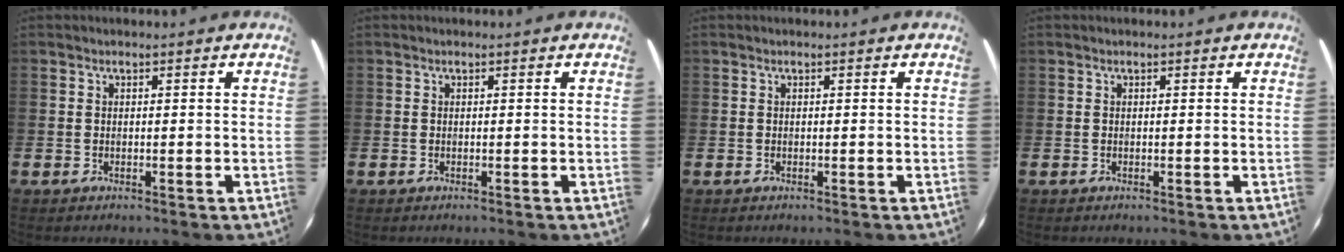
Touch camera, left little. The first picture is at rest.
{"total": 0.0}
{"total": 0.0}
{"total": 0.0}